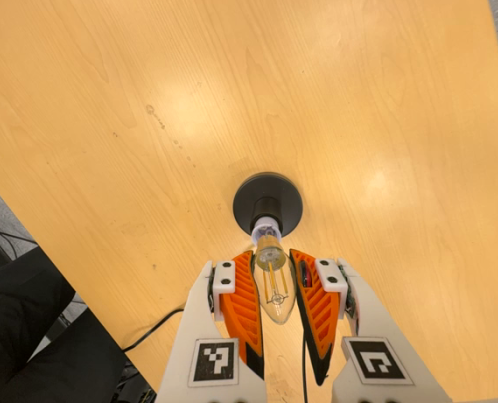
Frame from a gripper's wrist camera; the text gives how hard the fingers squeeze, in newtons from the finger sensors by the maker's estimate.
{"total": 22.1, "left": 24.8, "right": 19.4}